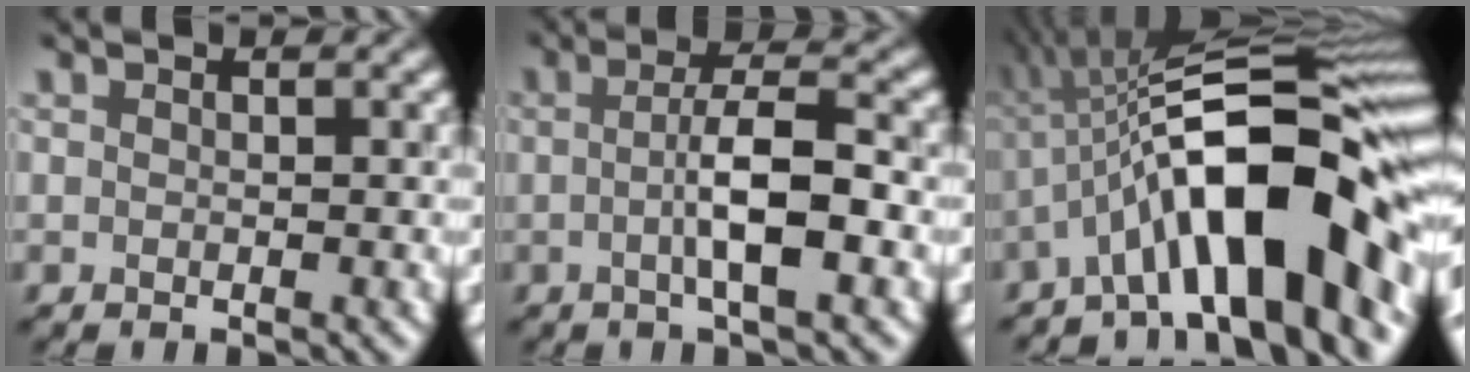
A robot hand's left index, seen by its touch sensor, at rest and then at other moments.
{"total": 4.8, "force": [-0.7, 0.8, 4.7], "torque": [-0.083, 0.007, -0.016]}
{"total": 14.4, "force": [-3.7, 4.3, 13.2], "torque": [-0.186, 0.028, -0.070]}